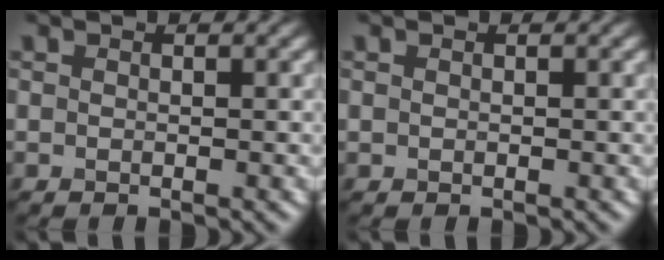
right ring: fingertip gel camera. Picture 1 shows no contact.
{"total": 0.0}